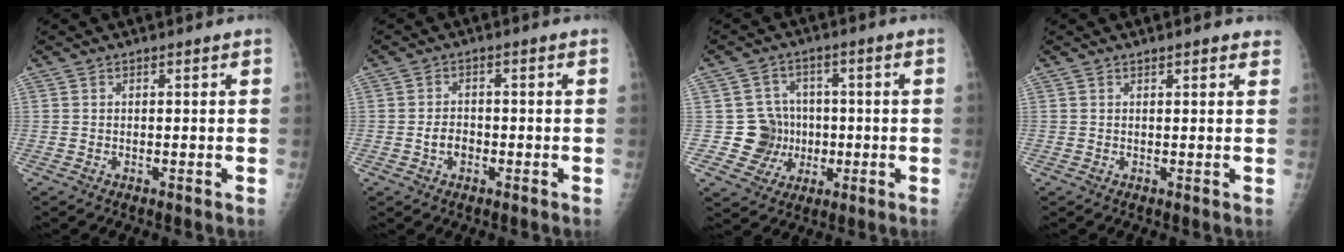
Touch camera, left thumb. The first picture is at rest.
{"total": 2.8, "force": [-0.9, 2.0, 1.7], "torque": [-0.021, 0.011, -0.016]}
{"total": 7.8, "force": [-0.5, 7.7, 1.1], "torque": [0.030, 0.019, -0.003]}
{"total": 2.4, "force": [1.9, 0.7, 1.4], "torque": [-0.003, 0.001, 0.021]}